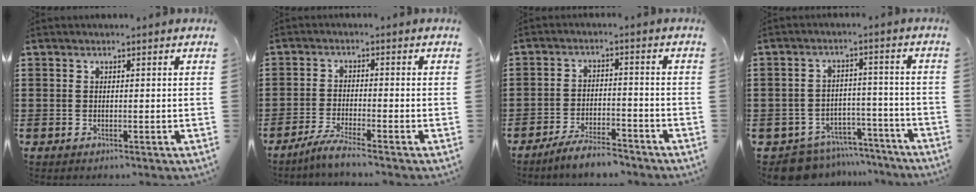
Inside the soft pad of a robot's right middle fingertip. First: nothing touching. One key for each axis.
{"total": 3.3, "fx": -2.8, "fy": -0.5, "fz": 1.8, "tx": -0.045, "ty": -0.010, "tz": -0.055}
{"total": 4.6, "fx": -4.2, "fy": 0.3, "fz": 1.7, "tx": -0.037, "ty": 0.000, "tz": -0.083}
{"total": 8.0, "fx": -7.6, "fy": 2.0, "fz": 1.4, "tx": -0.025, "ty": 0.026, "tz": -0.145}